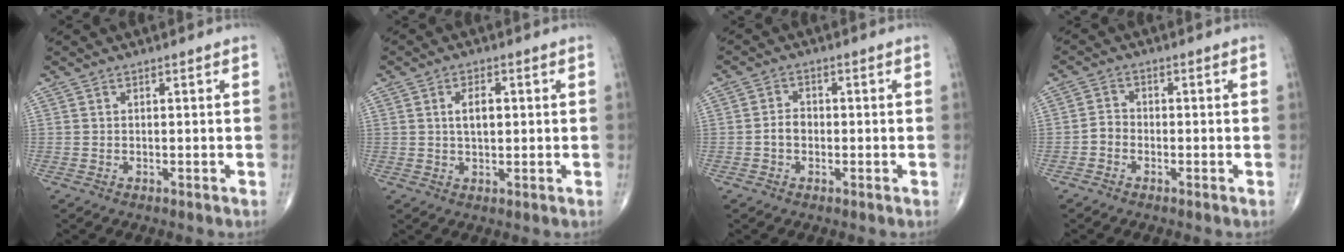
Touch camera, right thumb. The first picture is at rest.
{"total": 4.1, "force": [0.7, 2.1, 3.5], "torque": [-0.056, -0.001, 0.011]}
{"total": 3.0, "force": [-0.7, 2.3, 1.8], "torque": [-0.025, 0.012, -0.018]}
{"total": 2.4, "force": [-1.1, 1.8, 1.0], "torque": [-0.012, 0.011, -0.029]}